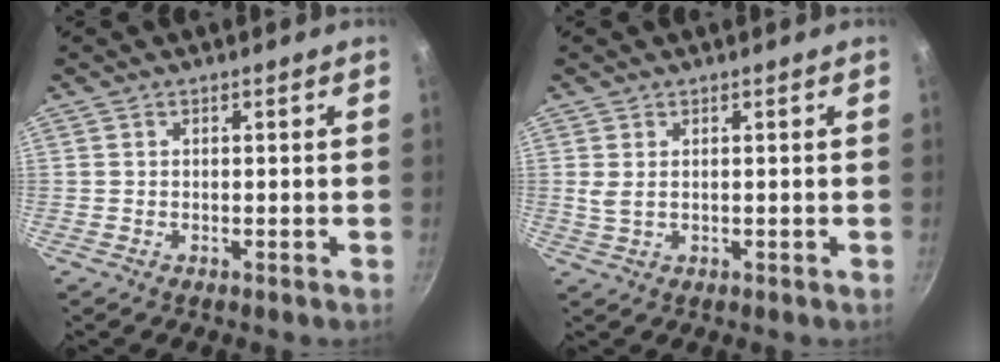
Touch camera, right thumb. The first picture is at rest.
{"total": 2.1, "force": [0.5, 1.0, 1.8], "torque": [-0.036, -0.002, 0.014]}